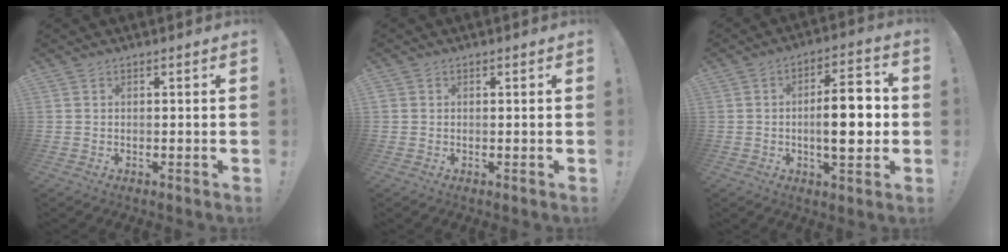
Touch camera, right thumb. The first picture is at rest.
{"total": 0.7, "force": [0.2, 0.7, 0.0], "torque": [-0.008, 0.005, 0.005]}
{"total": 13.4, "force": [-1.0, 4.7, 12.5], "torque": [-0.181, 0.005, -0.025]}